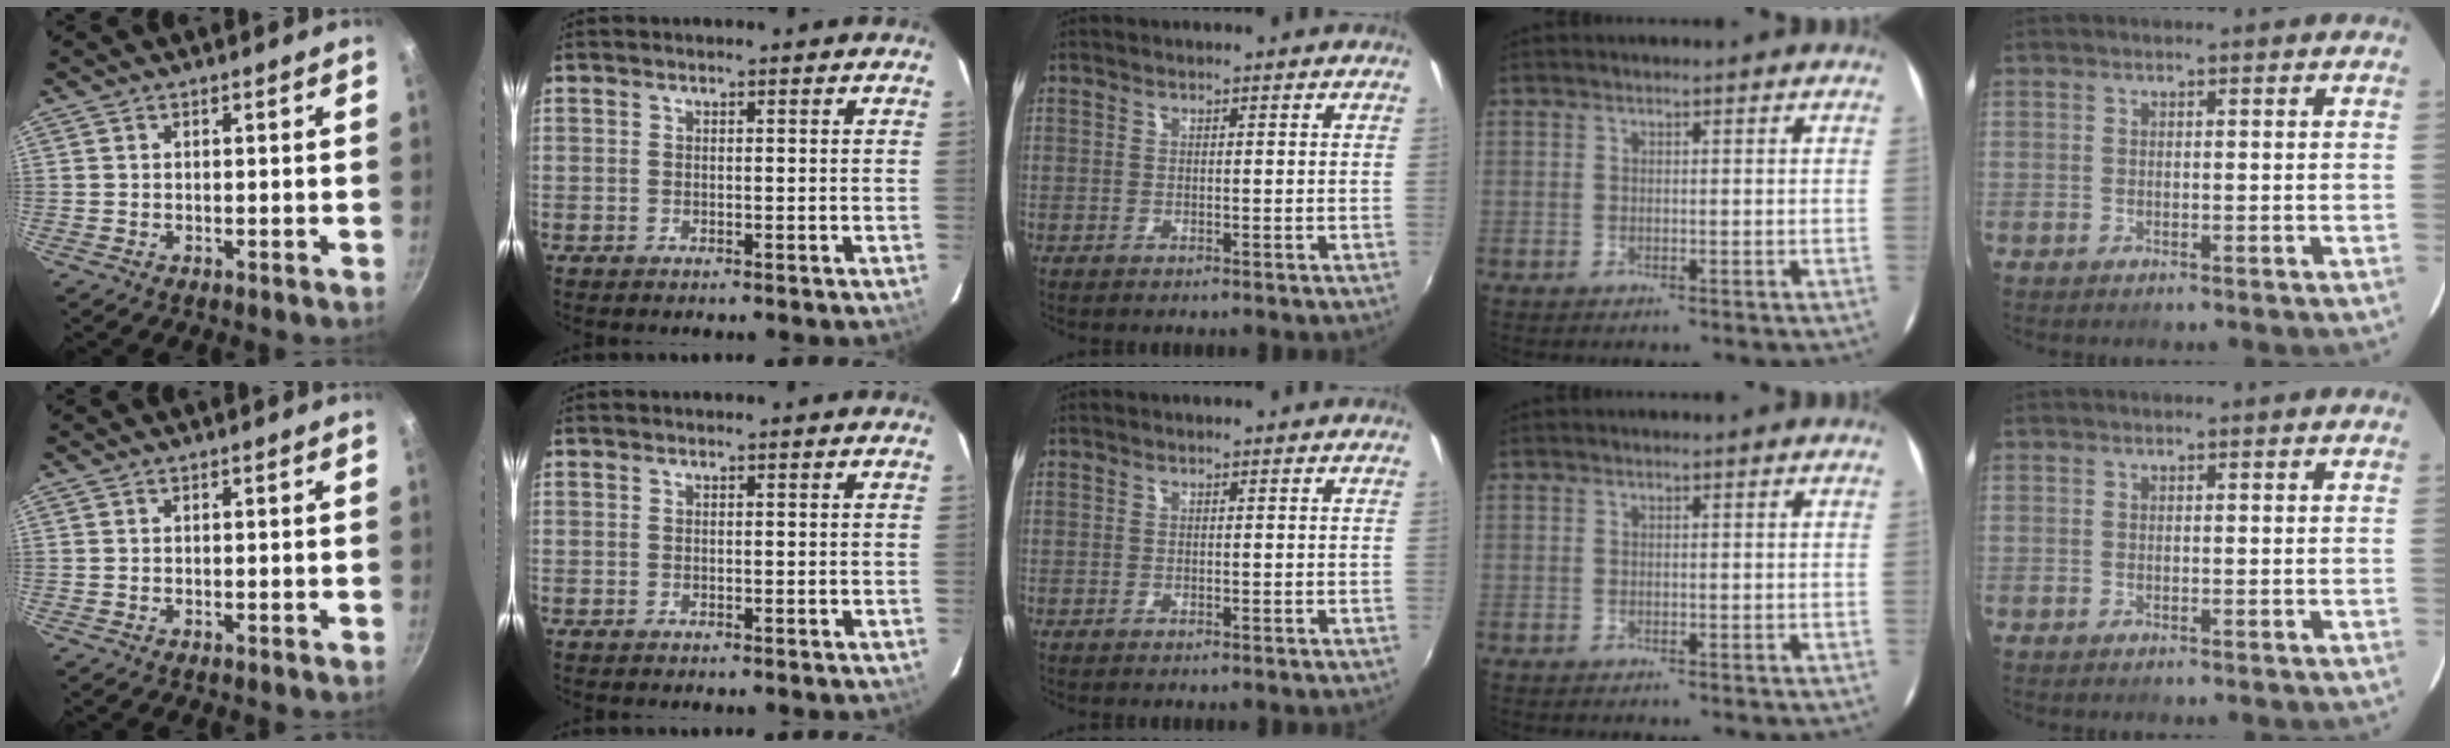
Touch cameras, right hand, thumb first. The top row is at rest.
{}